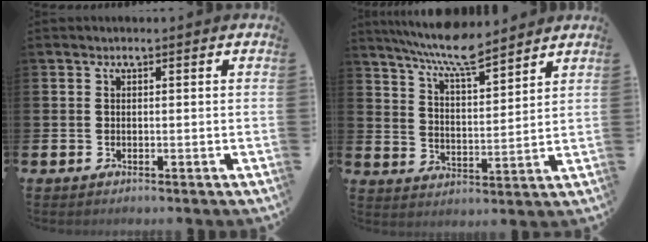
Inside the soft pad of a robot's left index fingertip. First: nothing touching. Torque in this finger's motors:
{"motor_torque": [0.97, -1.17, 0.34, 0.21]}